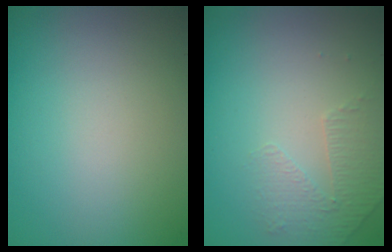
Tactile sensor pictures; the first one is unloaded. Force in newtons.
{"total": 1.4, "press": 0.9, "slide": 1.1}